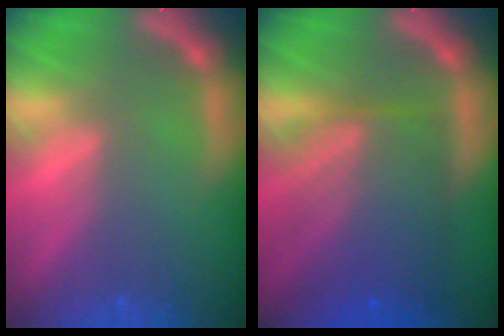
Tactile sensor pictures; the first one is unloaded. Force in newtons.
{"total": 9.0}